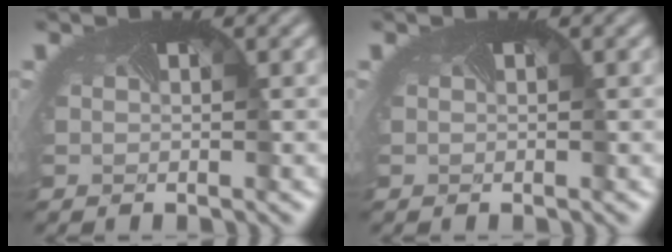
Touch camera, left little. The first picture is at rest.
{"total": 0.0}